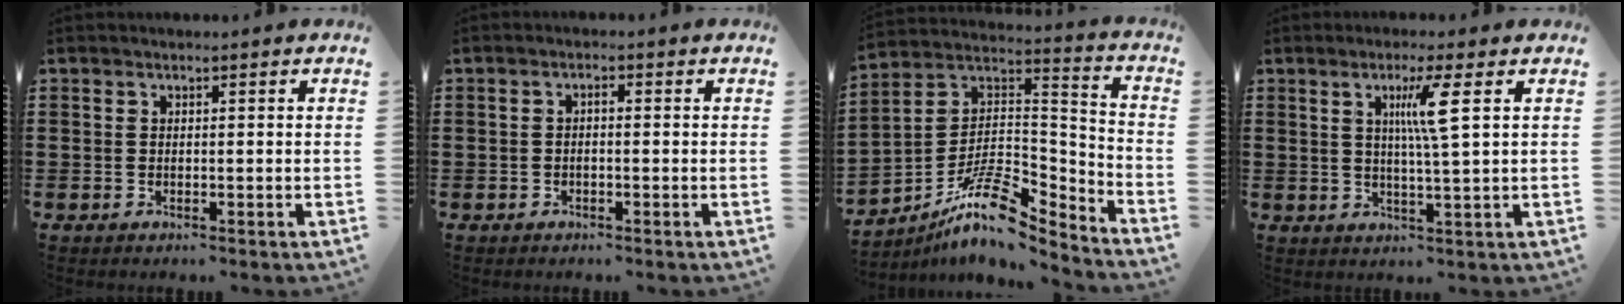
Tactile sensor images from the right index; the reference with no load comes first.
{"total": 1.0, "force": [-0.5, 0.1, 0.9], "torque": [-0.018, -0.004, -0.007]}
{"total": 11.5, "force": [-7.8, 4.2, 7.3], "torque": [-0.152, 0.010, -0.151]}
{"total": 5.7, "force": [1.9, -0.4, 5.3], "torque": [-0.108, -0.002, 0.025]}